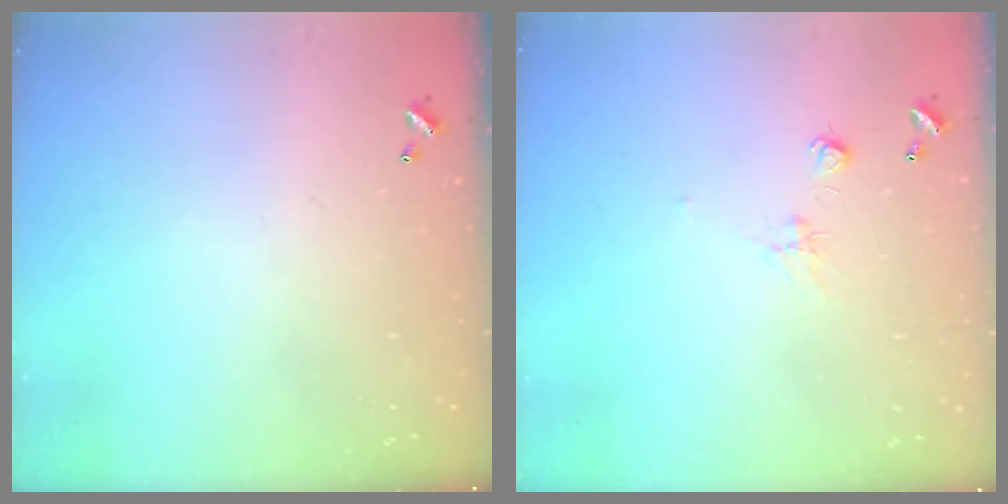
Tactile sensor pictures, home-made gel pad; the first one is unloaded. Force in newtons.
{"total": 0.5, "press": 0.0, "slide": 0.5}